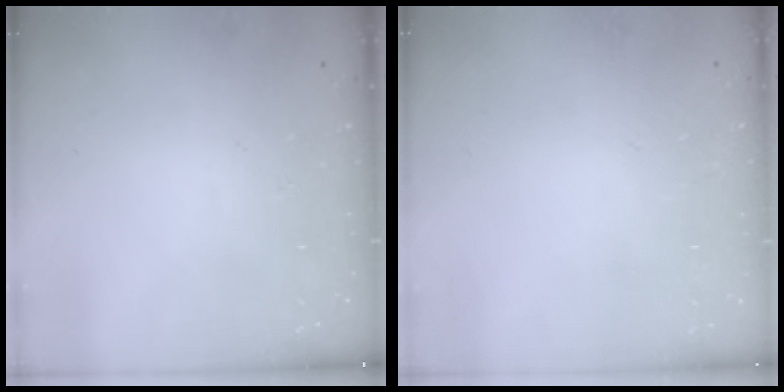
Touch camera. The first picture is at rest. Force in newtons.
{"total": 2.2, "press": 2.2, "slide": 0.1}